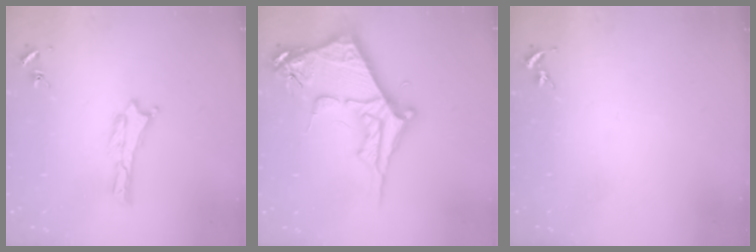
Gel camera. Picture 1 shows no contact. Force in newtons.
{"total": 10.4, "press": 10.4, "slide": 0.9}
{"total": 0.0}